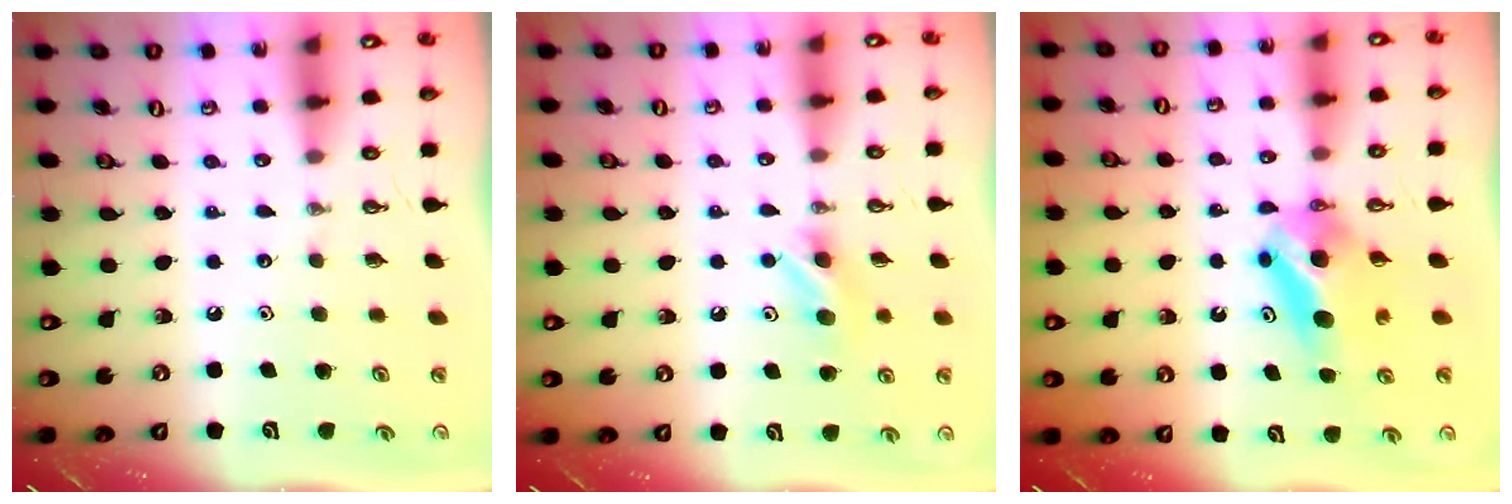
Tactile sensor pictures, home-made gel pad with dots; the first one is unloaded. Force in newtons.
{"total": 8.4, "press": 8.3, "slide": 1.6}
{"total": 8.3, "press": 5.9, "slide": 5.9}